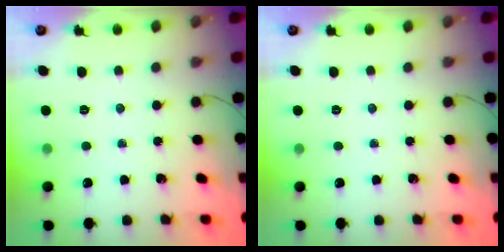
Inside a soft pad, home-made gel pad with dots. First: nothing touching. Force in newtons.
{"total": 0.0}